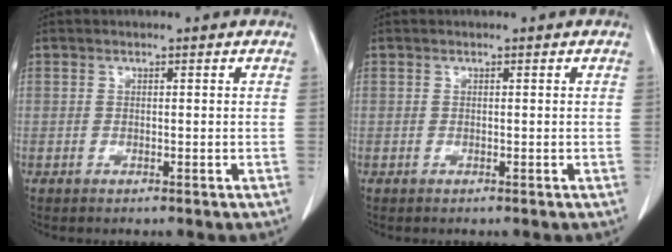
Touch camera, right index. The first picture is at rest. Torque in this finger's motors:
{"motor_torque": [0.00, 0.00, 0.00, 0.00]}